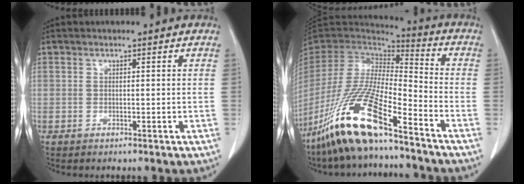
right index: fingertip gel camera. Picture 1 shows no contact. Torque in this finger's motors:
{"motor_torque": [1.60, -0.54, 0.66, 0.21]}